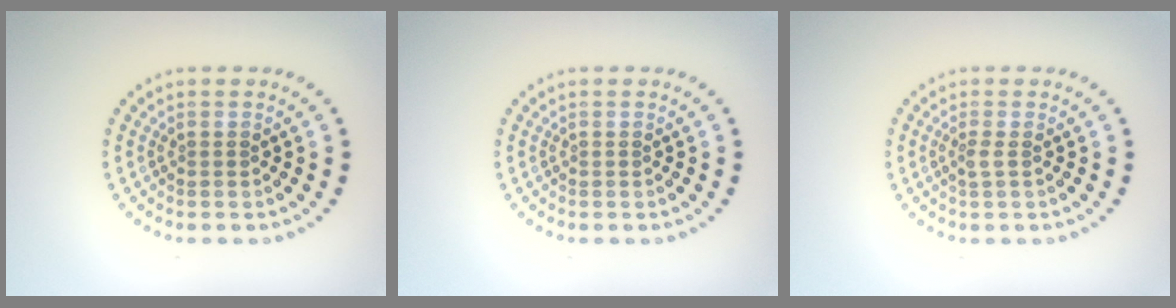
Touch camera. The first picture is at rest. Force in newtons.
{"total": 0.0}
{"total": 0.9, "press": 0.6, "slide": 0.6}